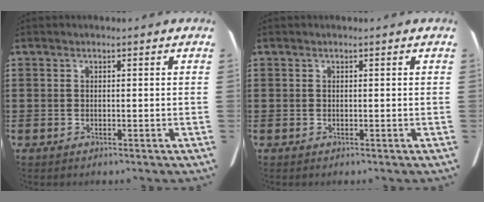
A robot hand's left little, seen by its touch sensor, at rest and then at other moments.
{"total": 0.0}